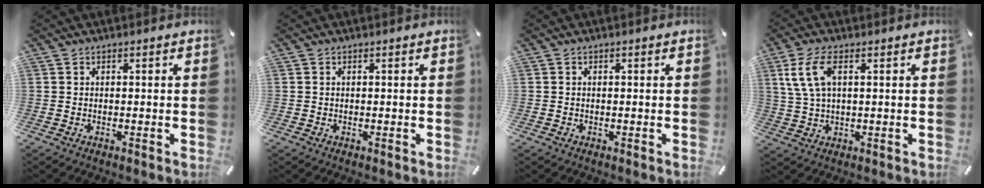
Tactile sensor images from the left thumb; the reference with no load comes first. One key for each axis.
{"total": 0.0}
{"total": 0.0}
{"total": 7.4, "fx": 2.6, "fy": 3.2, "fz": 6.2, "tx": -0.138, "ty": 0.000, "tz": 0.044}